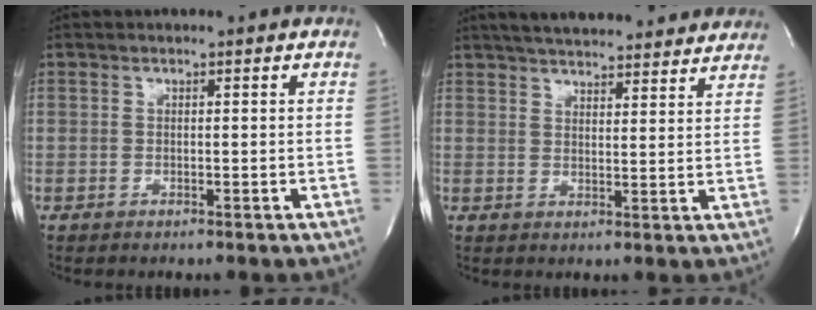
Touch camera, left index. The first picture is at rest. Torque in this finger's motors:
{"motor_torque": [0.15, -0.40, 0.30, 0.16]}